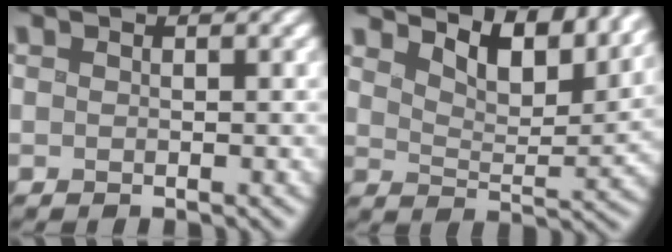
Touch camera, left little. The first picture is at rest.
{"total": 6.2, "force": [5.2, 1.8, 2.8], "torque": [-0.053, -0.006, 0.076]}